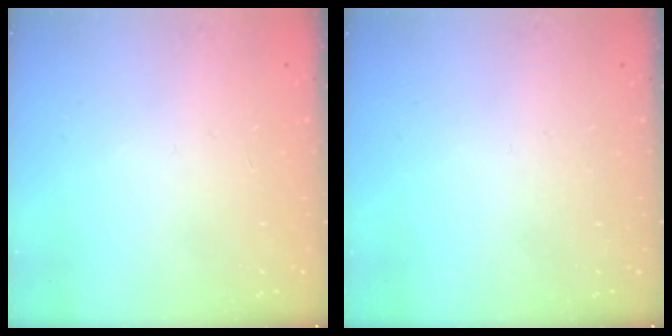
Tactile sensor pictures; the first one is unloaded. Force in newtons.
{"total": 0.0}